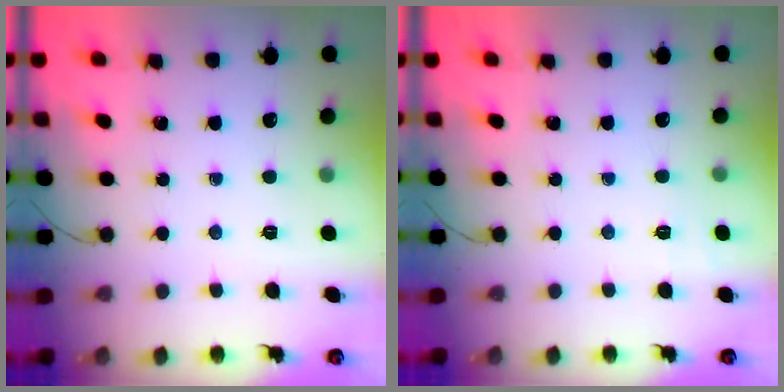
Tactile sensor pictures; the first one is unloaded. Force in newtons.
{"total": 6.1, "press": 5.8, "slide": 1.8}